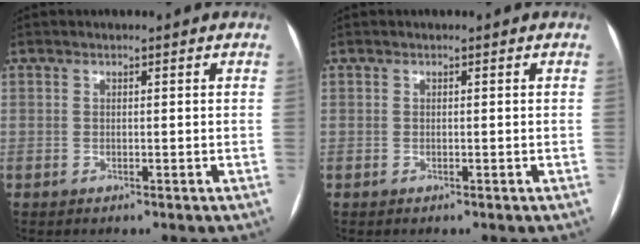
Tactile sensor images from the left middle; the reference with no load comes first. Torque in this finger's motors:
{"motor_torque": [1.04, -1.10, -0.21, -0.17]}